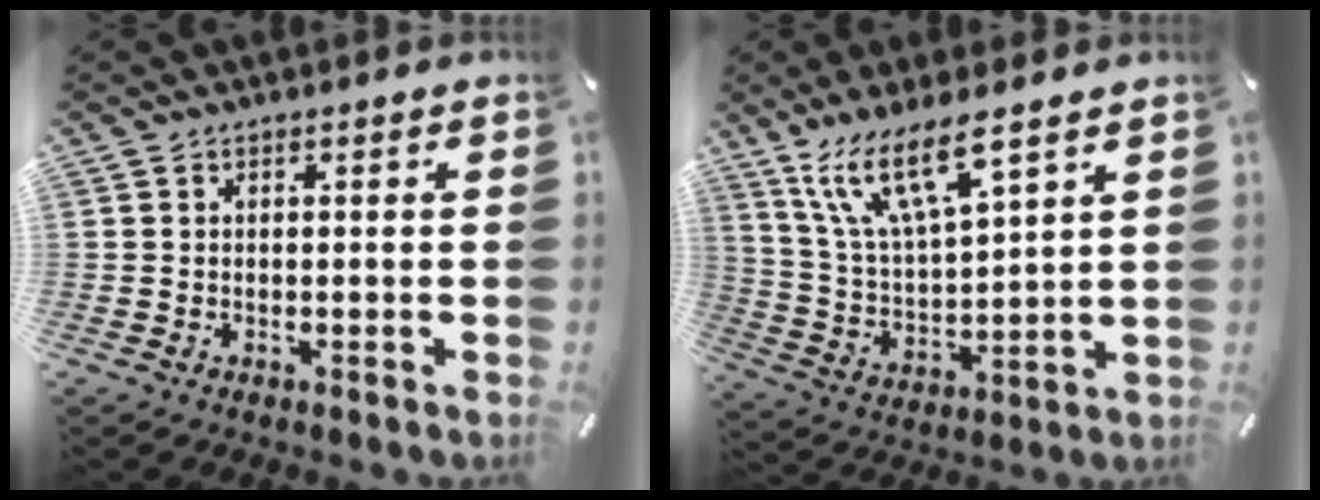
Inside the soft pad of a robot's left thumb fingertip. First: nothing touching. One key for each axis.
{"total": 14.1, "fx": 9.5, "fy": 4.1, "fz": 9.6, "tx": -0.215, "ty": -0.038, "tz": 0.167}